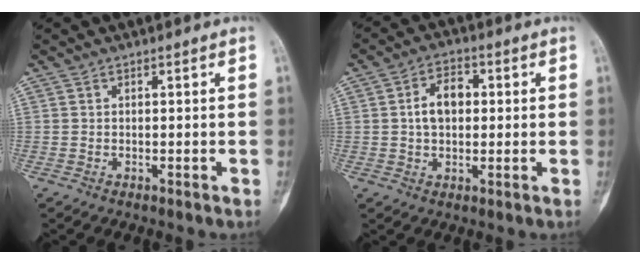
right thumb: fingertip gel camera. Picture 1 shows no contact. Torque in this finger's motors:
{"motor_torque": [-0.03, 0.05, 0.30, -0.16, 0.02]}